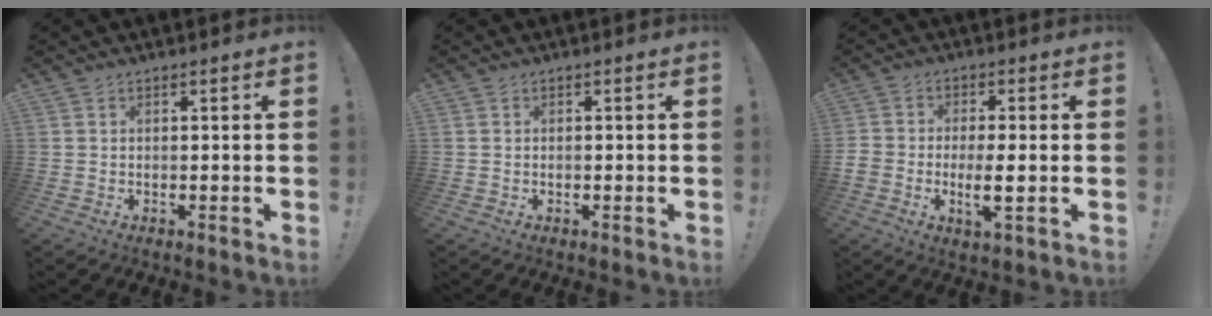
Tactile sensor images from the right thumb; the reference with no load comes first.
{"total": 0.0}
{"total": 6.2, "force": [-1.6, 2.0, 5.6], "torque": [-0.106, -0.007, -0.032]}